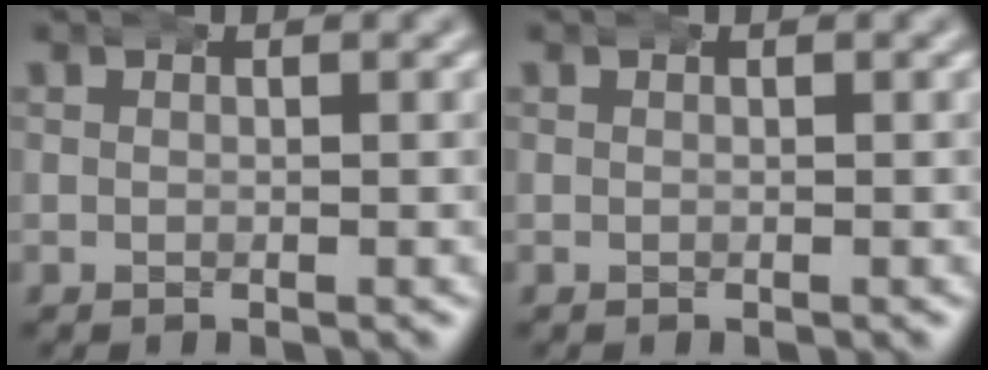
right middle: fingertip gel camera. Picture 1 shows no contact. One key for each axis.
{"total": 0.0}